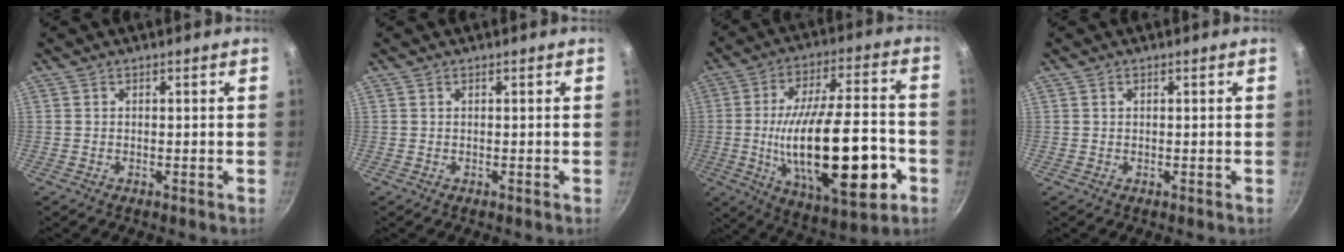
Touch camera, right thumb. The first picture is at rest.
{"total": 0.0}
{"total": 26.3, "force": [-6.0, 9.9, 23.6], "torque": [-0.369, 0.019, -0.081]}
{"total": 0.5, "force": [0.2, 0.4, 0.3], "torque": [-0.004, 0.002, 0.003]}